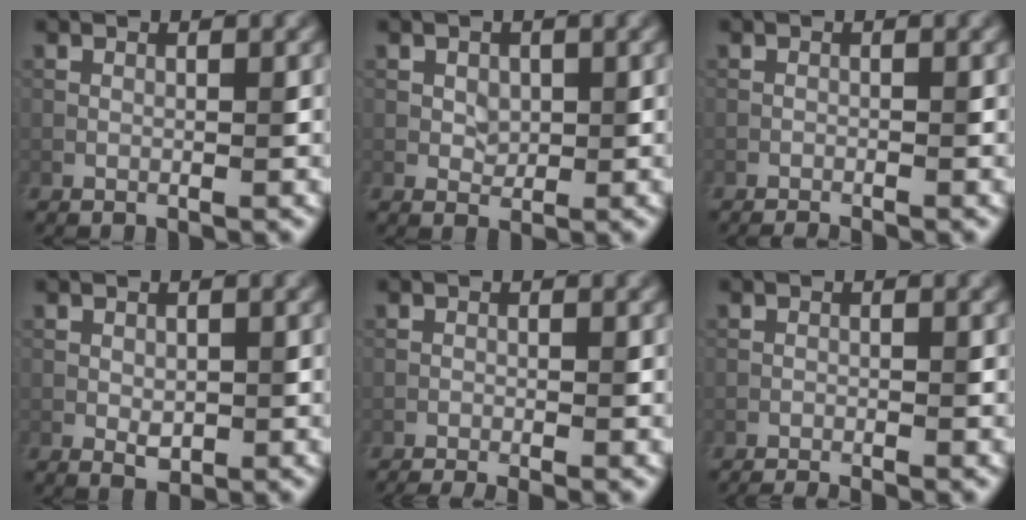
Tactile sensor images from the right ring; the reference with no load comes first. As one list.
[{"total": 1.3, "force": [0.0, 1.2, 0.4], "torque": [-0.009, -0.005, 0.007]}, {"total": 1.1, "force": [-1.0, 0.1, 0.6], "torque": [-0.008, 0.003, -0.016]}, {"total": 1.3, "force": [-0.5, 1.0, 0.8], "torque": [-0.015, -0.005, -0.002]}, {"total": 2.3, "force": [-1.5, 0.5, 1.5], "torque": [-0.017, 0.004, -0.028]}, {"total": 1.8, "force": [-1.5, 0.3, 1.0], "torque": [-0.009, 0.006, -0.027]}]